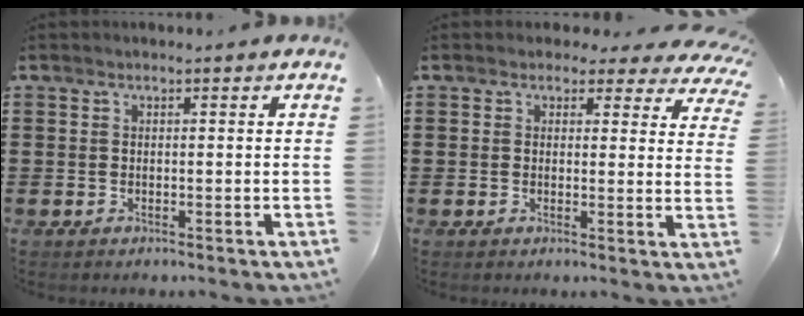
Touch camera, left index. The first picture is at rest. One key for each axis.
{"total": 2.8, "fx": 2.1, "fy": 1.5, "fz": 1.0, "tx": -0.022, "ty": -0.002, "tz": 0.036}